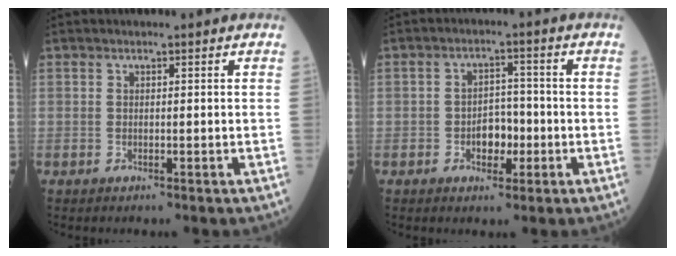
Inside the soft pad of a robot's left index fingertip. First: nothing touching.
{"total": 4.4, "force": [-2.0, 2.7, 2.9], "torque": [-0.044, 0.004, -0.034]}